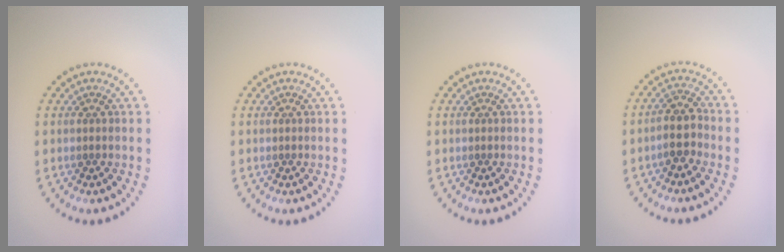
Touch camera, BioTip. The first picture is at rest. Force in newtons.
{"total": 0.0}
{"total": 0.0}
{"total": 2.5, "press": 2.2, "slide": 1.1}